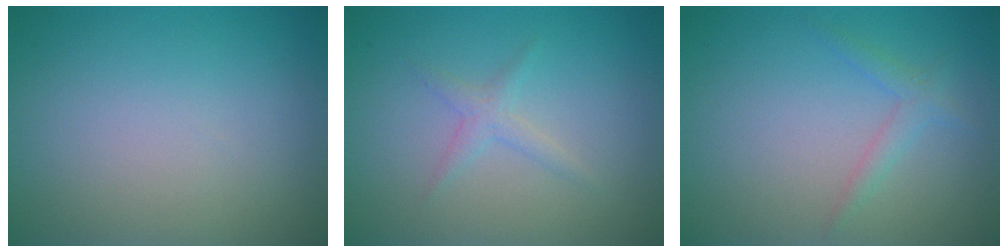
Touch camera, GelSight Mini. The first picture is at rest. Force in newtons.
{"total": 1.3, "press": 1.3, "slide": 0.0}
{"total": 1.4, "press": 1.4, "slide": 0.1}